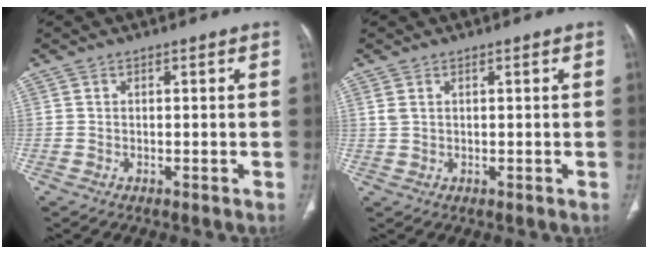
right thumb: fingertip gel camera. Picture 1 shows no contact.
{"total": 1.5, "force": [0.8, 0.8, 1.0], "torque": [-0.024, 0.007, 0.025]}